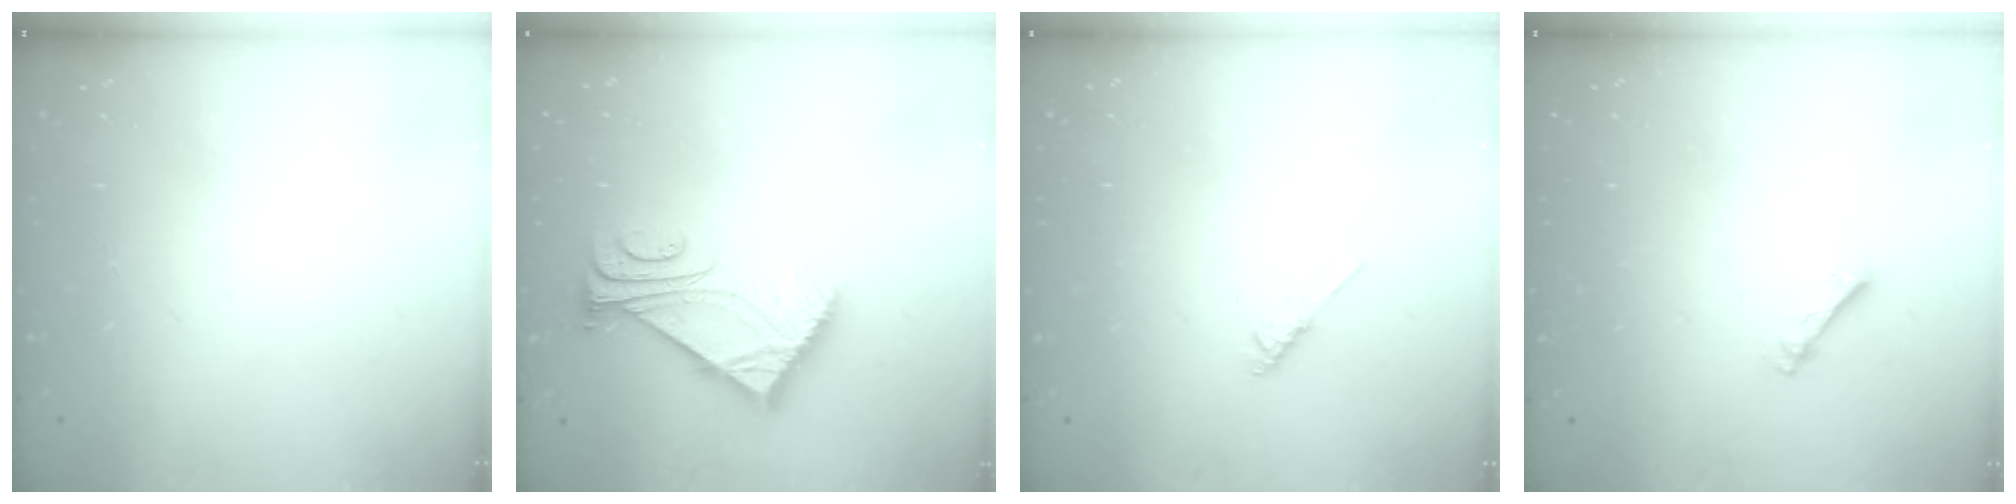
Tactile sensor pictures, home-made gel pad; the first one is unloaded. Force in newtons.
{"total": 8.1, "press": 8.0, "slide": 1.0}
{"total": 3.3, "press": 3.2, "slide": 0.6}
{"total": 2.5, "press": 2.4, "slide": 0.5}